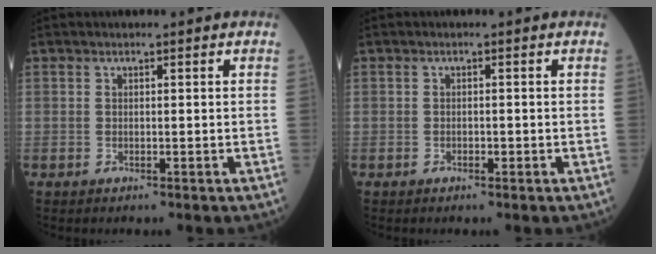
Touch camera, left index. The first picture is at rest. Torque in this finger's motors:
{"motor_torque": [-0.32, -0.01, -0.08, -0.01]}